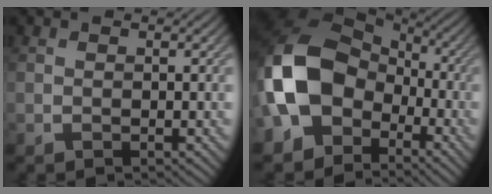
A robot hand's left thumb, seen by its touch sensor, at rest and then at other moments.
{"total": 14.5, "force": [-3.8, 10.9, 8.8], "torque": [-0.216, -0.012, -0.084]}